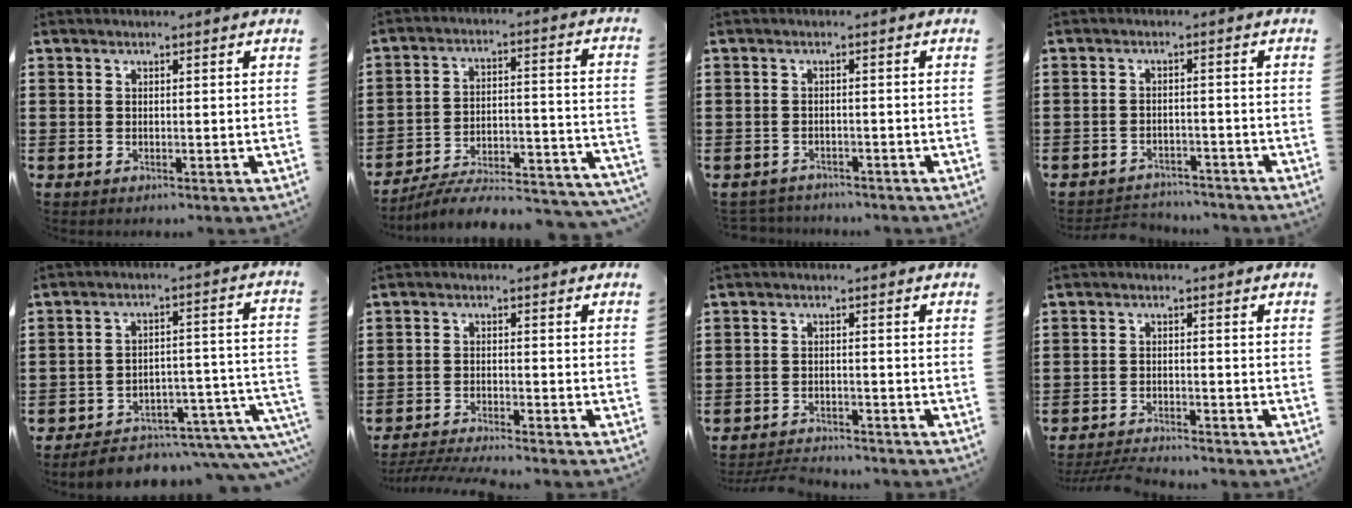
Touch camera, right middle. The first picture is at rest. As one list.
[{"total": 6.6, "force": [-6.1, 0.5, 2.4], "torque": [-0.029, -0.001, -0.120]}, {"total": 1.6, "force": [-1.6, 0.2, -0.1], "torque": [-0.006, -0.003, -0.035]}, {"total": 2.6, "force": [-2.6, 0.4, -0.1], "torque": [-0.009, -0.004, -0.057]}, {"total": 5.6, "force": [-4.7, 1.7, 2.7], "torque": [-0.042, 0.001, -0.086]}, {"total": 3.1, "force": [-3.0, -0.2, 0.8], "torque": [-0.021, -0.008, -0.063]}, {"total": 3.0, "force": [-2.9, 0.2, 0.3], "torque": [-0.011, -0.004, -0.061]}, {"total": 3.2, "force": [-3.2, 0.0, 0.6], "torque": [-0.020, -0.005, -0.067]}]